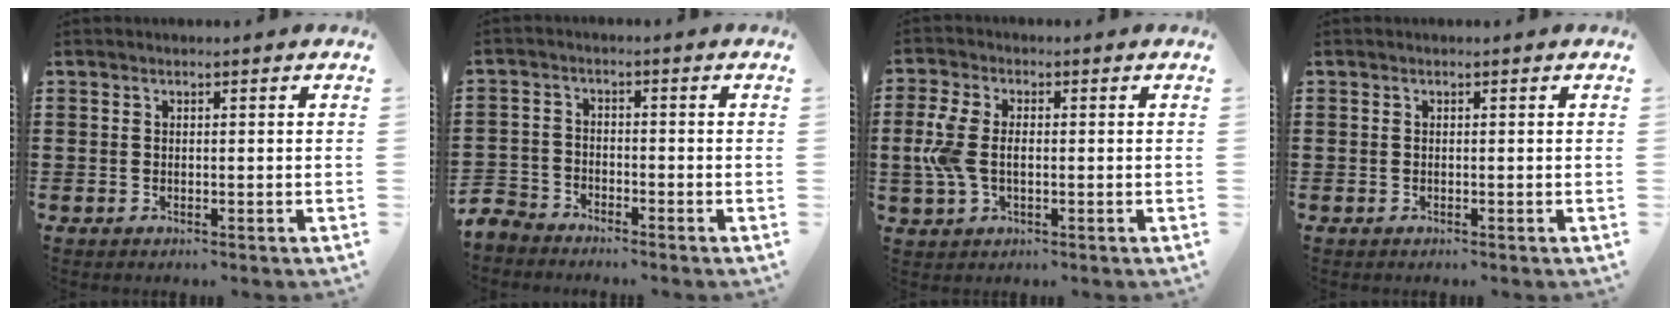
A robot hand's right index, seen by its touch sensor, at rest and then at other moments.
{"total": 3.4, "force": [-3.3, 0.9, 0.0], "torque": [-0.021, -0.002, -0.077]}
{"total": 5.9, "force": [-0.2, 3.5, 4.8], "torque": [-0.126, -0.001, -0.013]}
{"total": 0.0}